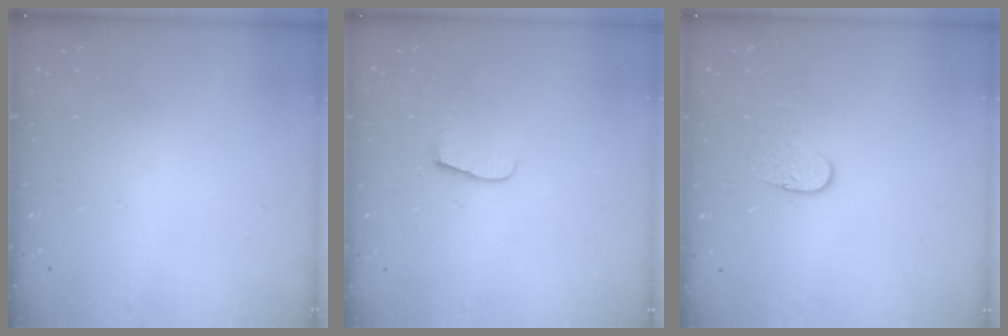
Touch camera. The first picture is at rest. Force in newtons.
{"total": 6.5, "press": 6.5, "slide": 0.7}
{"total": 5.8, "press": 5.7, "slide": 0.4}